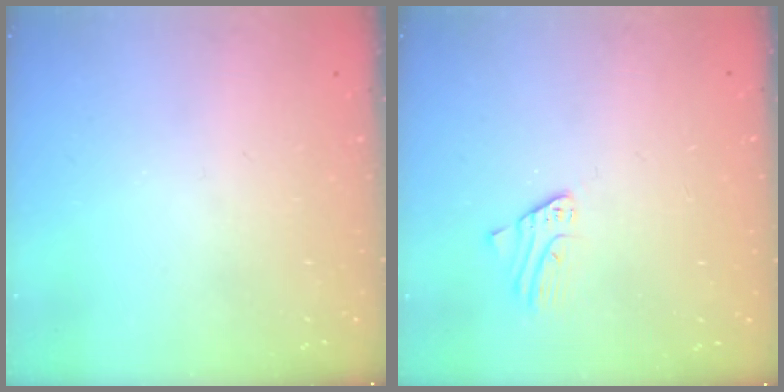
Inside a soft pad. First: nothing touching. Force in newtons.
{"total": 1.9, "press": 1.9, "slide": 0.1}